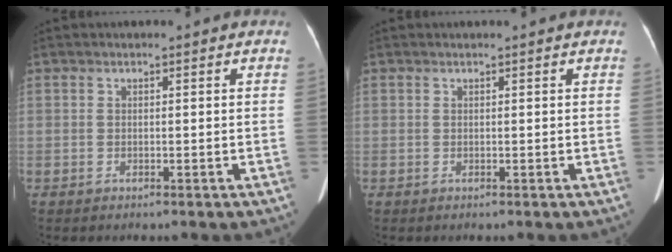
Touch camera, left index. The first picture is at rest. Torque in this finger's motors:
{"motor_torque": [0.00, 0.05, -0.20, -0.03]}